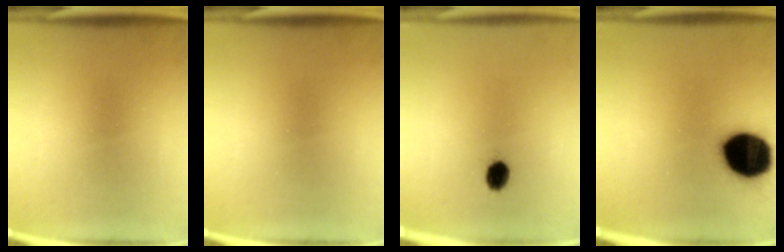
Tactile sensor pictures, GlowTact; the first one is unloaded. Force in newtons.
{"total": 0.0}
{"total": 3.5}
{"total": 19.7}